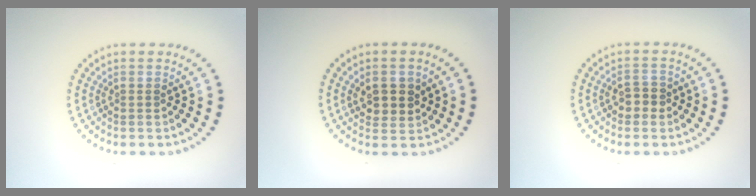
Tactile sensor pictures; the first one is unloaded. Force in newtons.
{"total": 2.7, "press": 2.6, "slide": 0.8}
{"total": 1.8, "press": 1.8, "slide": 0.4}